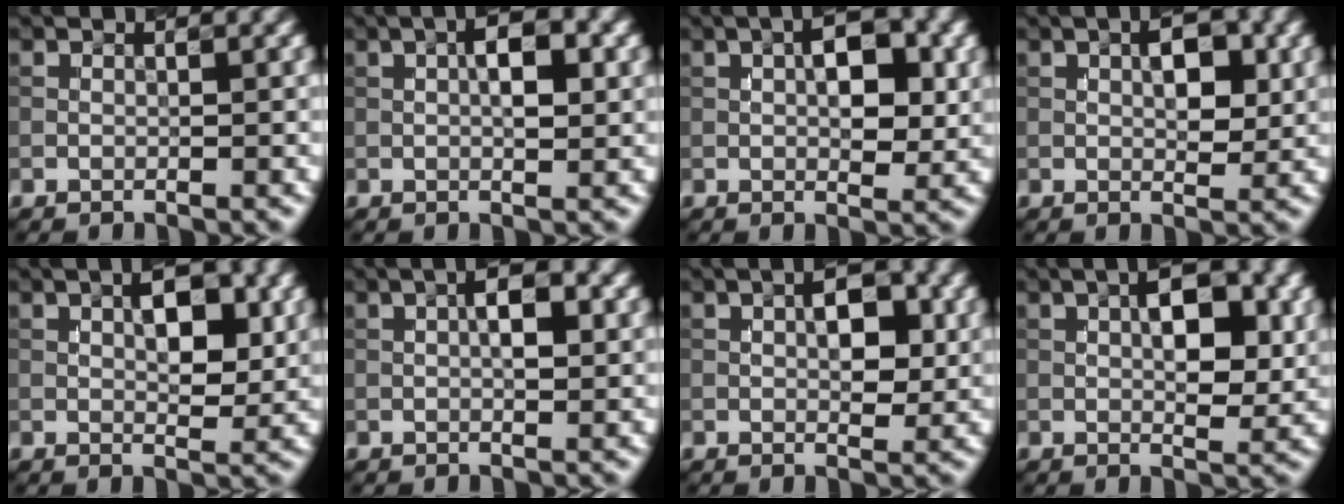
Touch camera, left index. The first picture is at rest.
{"total": 3.9, "force": [0.8, 1.4, 3.5], "torque": [-0.058, 0.006, 0.009]}
{"total": 5.1, "force": [0.8, 2.4, 4.5], "torque": [-0.062, 0.003, 0.010]}
{"total": 3.7, "force": [0.7, 1.7, 3.2], "torque": [-0.046, 0.001, 0.009]}
{"total": 4.5, "force": [1.1, 2.0, 3.9], "torque": [-0.057, 0.001, 0.016]}
{"total": 3.5, "force": [0.7, 1.3, 3.2], "torque": [-0.051, 0.007, 0.007]}
{"total": 4.1, "force": [0.6, 2.0, 3.6], "torque": [-0.050, 0.001, 0.006]}
{"total": 5.7, "force": [1.0, 2.5, 5.0], "torque": [-0.070, 0.004, 0.015]}